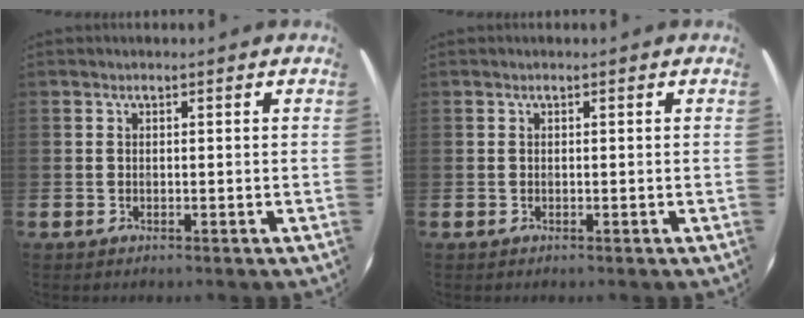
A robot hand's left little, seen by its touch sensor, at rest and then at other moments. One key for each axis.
{"total": 0.0}